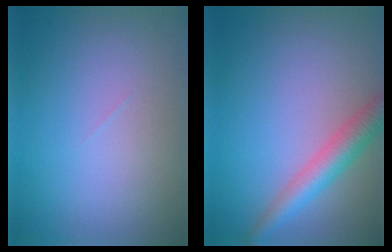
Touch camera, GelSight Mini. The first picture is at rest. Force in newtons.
{"total": 4.0, "press": 4.0, "slide": 0.1}